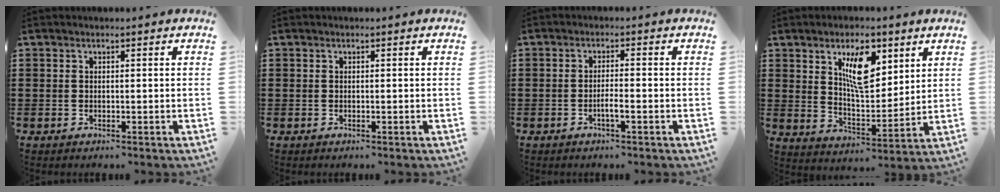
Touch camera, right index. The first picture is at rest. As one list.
[{"total": 0.0}, {"total": 2.3, "force": [-1.1, 0.1, 2.0], "torque": [-0.035, 0.000, -0.022]}, {"total": 9.7, "force": [4.8, 4.2, 7.4], "torque": [-0.125, -0.005, 0.079]}]